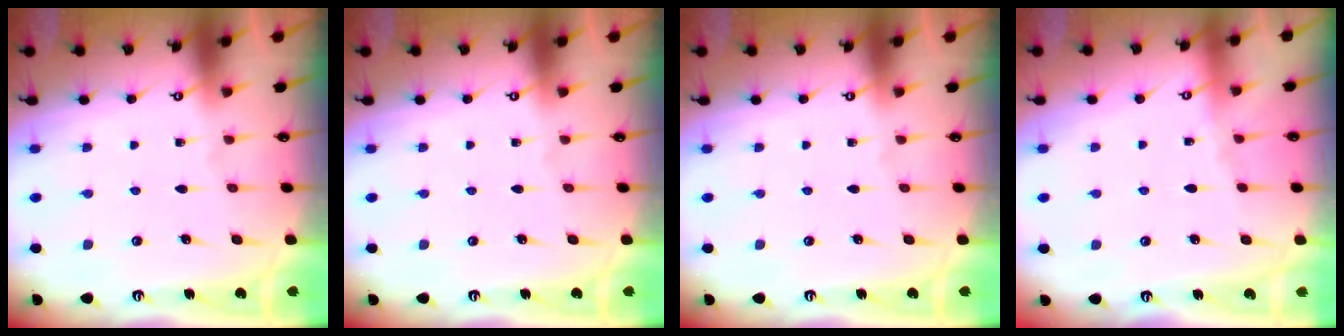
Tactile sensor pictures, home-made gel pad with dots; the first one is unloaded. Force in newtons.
{"total": 0.0}
{"total": 0.0}
{"total": 2.2, "press": 2.1, "slide": 0.5}